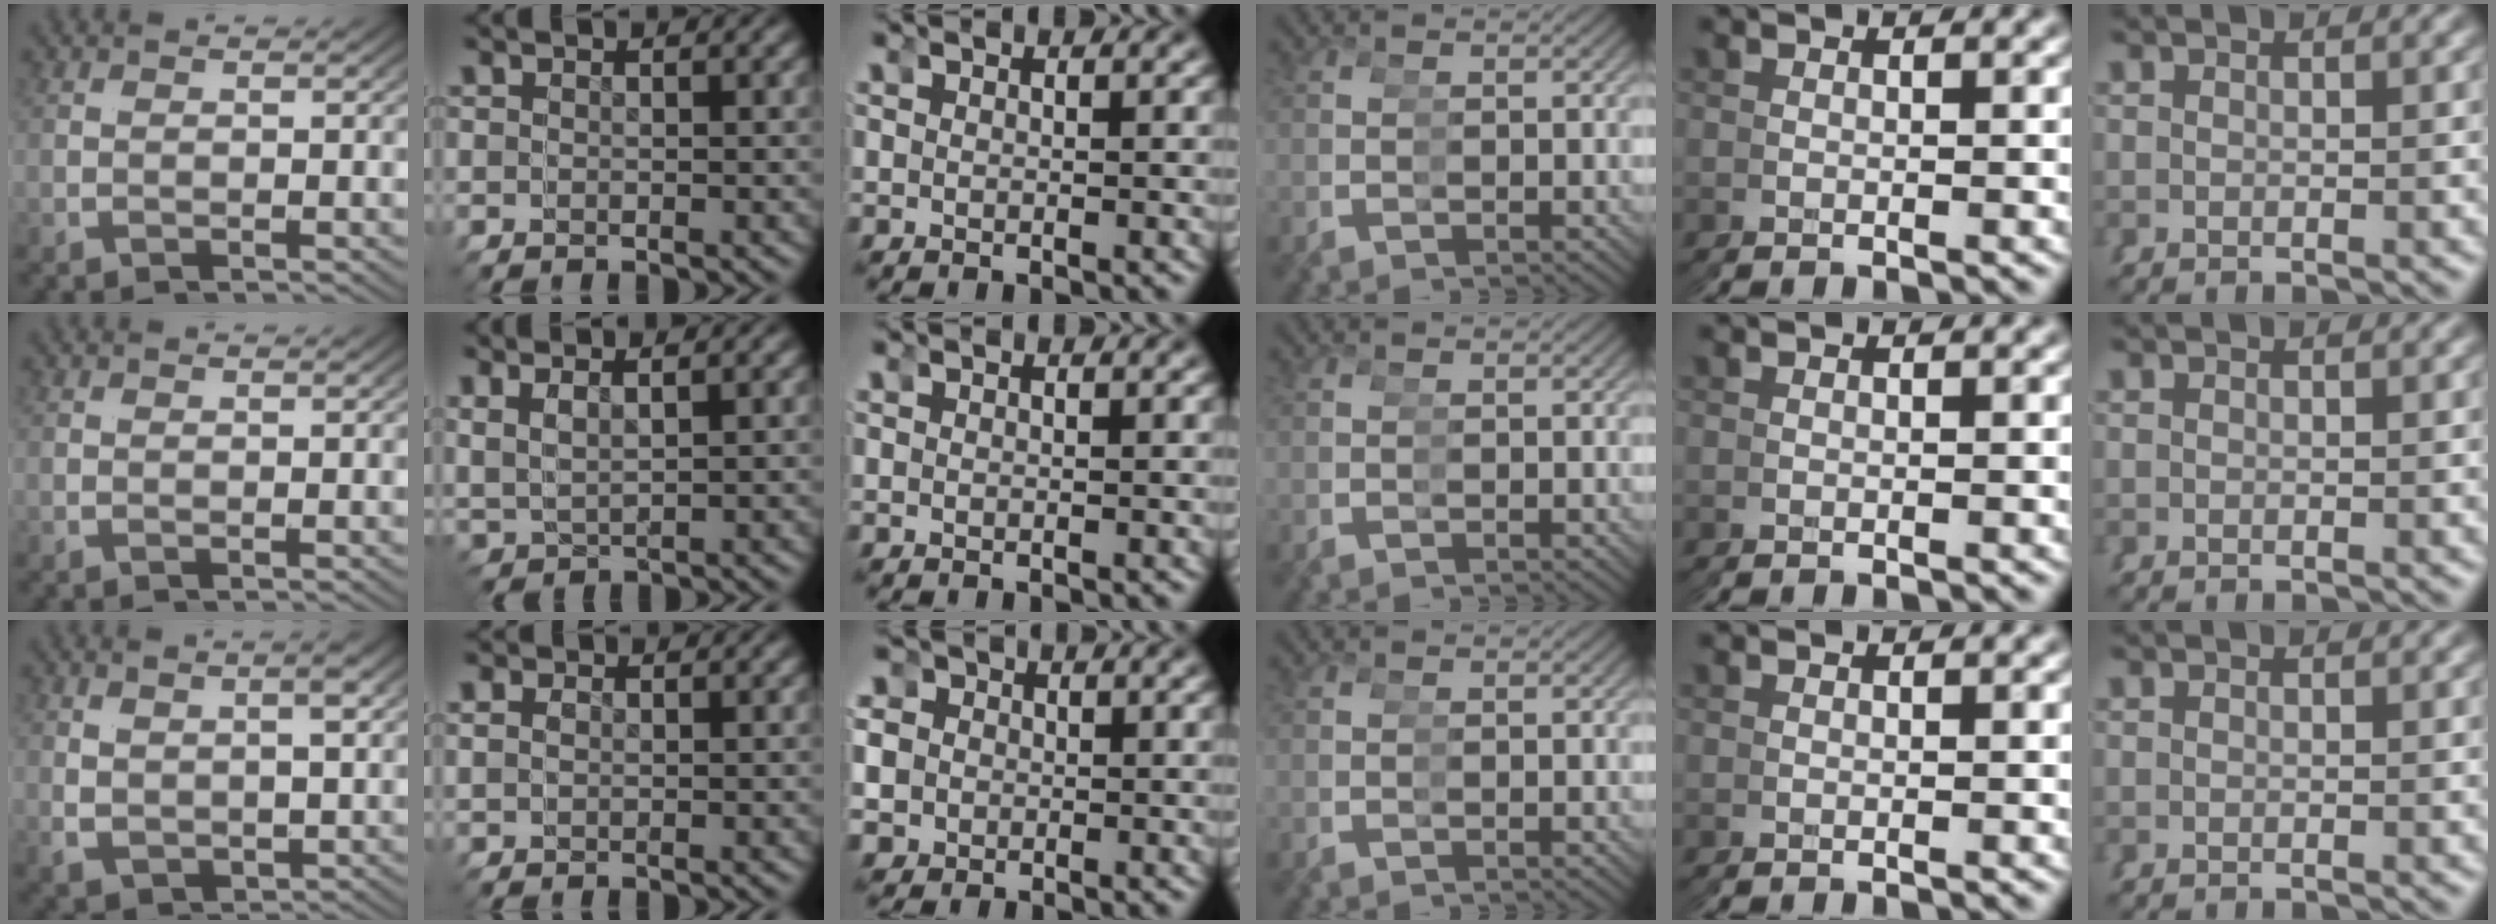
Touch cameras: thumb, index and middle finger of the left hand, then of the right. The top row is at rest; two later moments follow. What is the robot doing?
{"motion": "grasp_and_lifting", "object": "hoodie"}